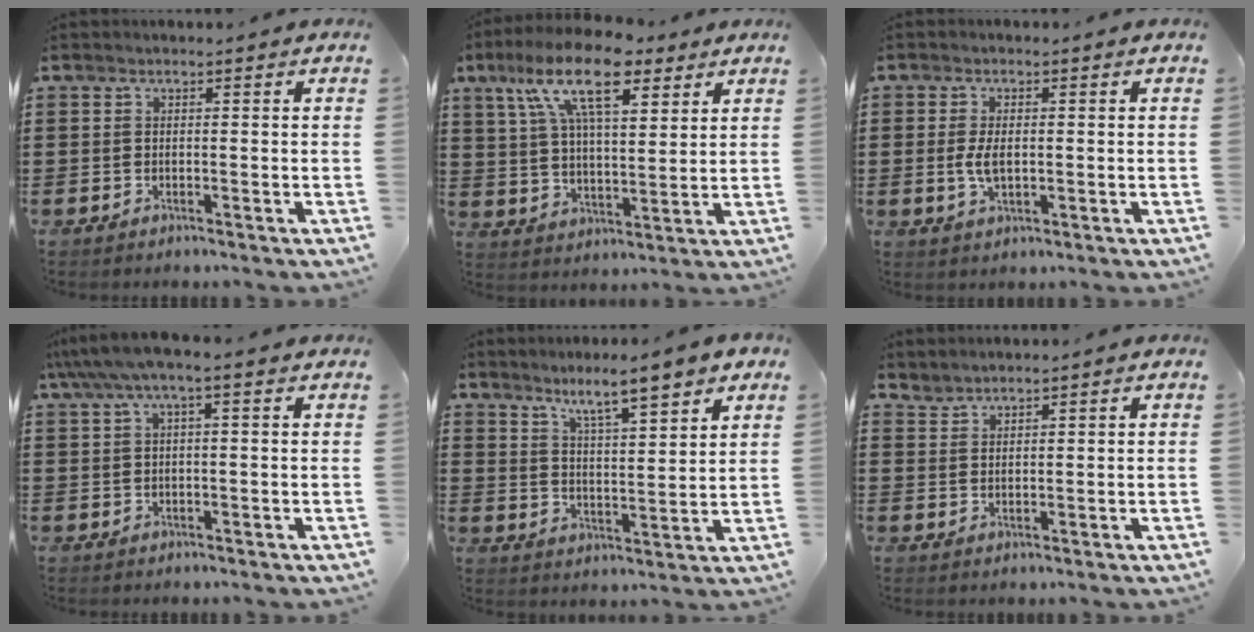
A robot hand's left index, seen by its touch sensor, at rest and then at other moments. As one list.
[{"total": 15.0, "force": [9.2, 5.2, 10.6], "torque": [-0.209, -0.008, 0.161]}, {"total": 3.7, "force": [0.0, 1.7, 3.2], "torque": [-0.078, -0.001, -0.006]}, {"total": 3.3, "force": [0.7, 0.4, 3.2], "torque": [-0.070, -0.002, 0.005]}, {"total": 6.0, "force": [5.1, 0.1, 3.2], "torque": [-0.074, -0.031, 0.080]}, {"total": 1.6, "force": [1.6, 0.0, -0.3], "torque": [0.001, 0.001, 0.033]}]